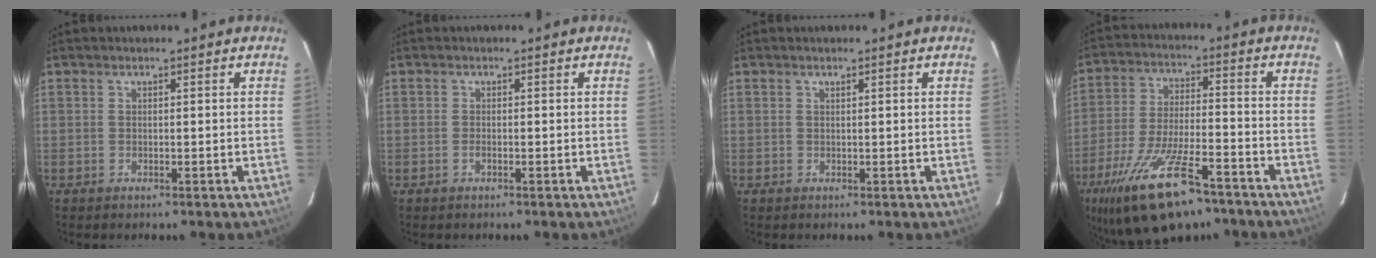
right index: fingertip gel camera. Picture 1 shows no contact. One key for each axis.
{"total": 0.6, "fx": -0.4, "fy": 0.1, "fz": 0.4, "tx": -0.010, "ty": 0.000, "tz": -0.009}
{"total": 0.0}
{"total": 20.5, "fx": -13.6, "fy": 7.0, "fz": 13.7, "tx": -0.277, "ty": -0.041, "tz": -0.229}